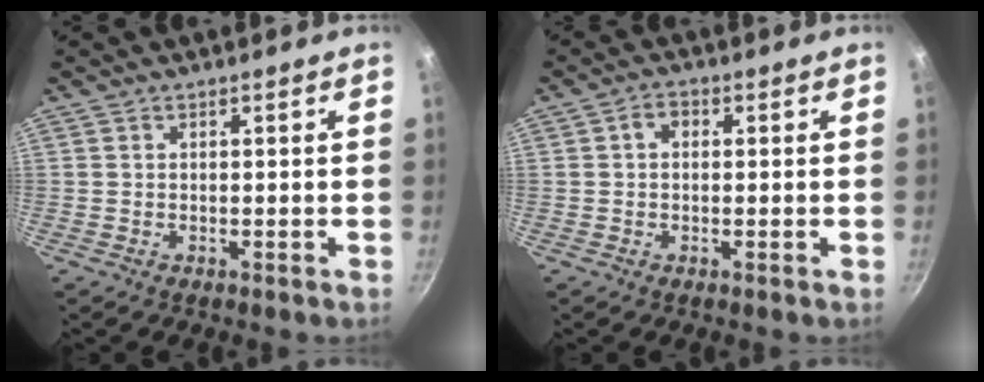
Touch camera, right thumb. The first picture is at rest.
{"total": 4.8, "force": [1.0, 3.4, 3.3], "torque": [-0.039, 0.011, 0.009]}